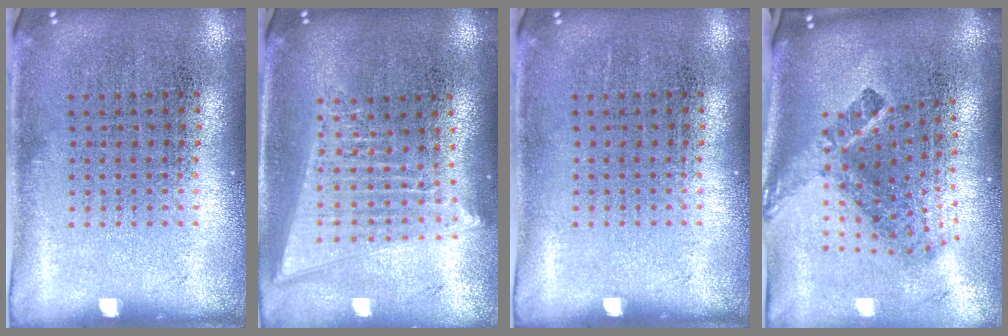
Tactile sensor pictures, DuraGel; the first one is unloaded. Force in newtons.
{"total": 1.8, "press": 1.6, "slide": 0.9}
{"total": 0.0}
{"total": 2.7, "press": 1.7, "slide": 2.1}